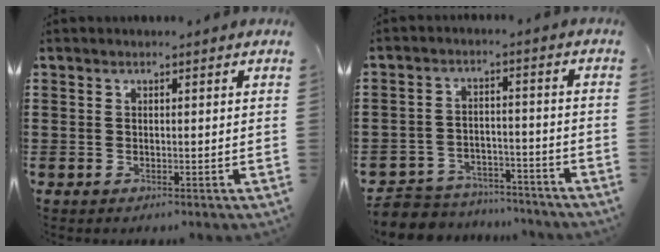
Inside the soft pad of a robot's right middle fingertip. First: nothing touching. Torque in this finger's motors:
{"motor_torque": [0.16, -0.15, 0.06, 0.01]}